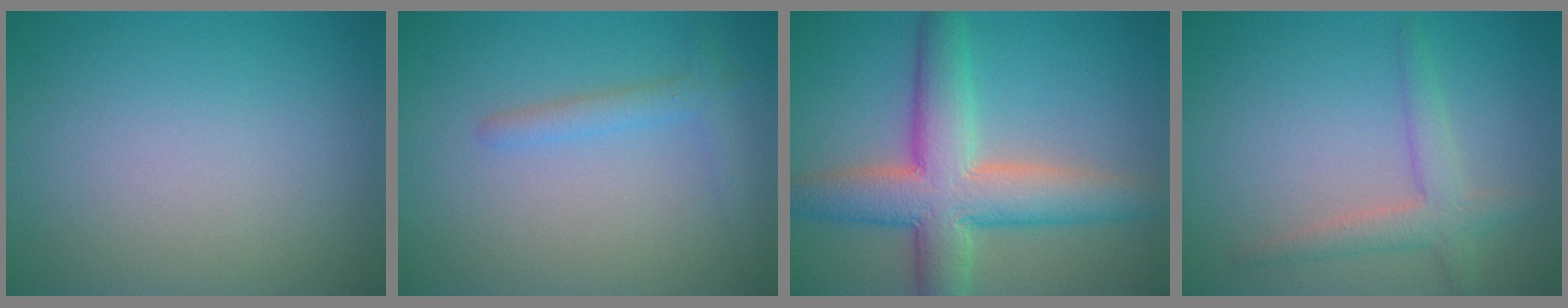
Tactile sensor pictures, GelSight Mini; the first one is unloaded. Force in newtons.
{"total": 1.9, "press": 1.9, "slide": 0.1}
{"total": 8.4, "press": 8.4, "slide": 0.4}
{"total": 2.8, "press": 2.8, "slide": 0.2}